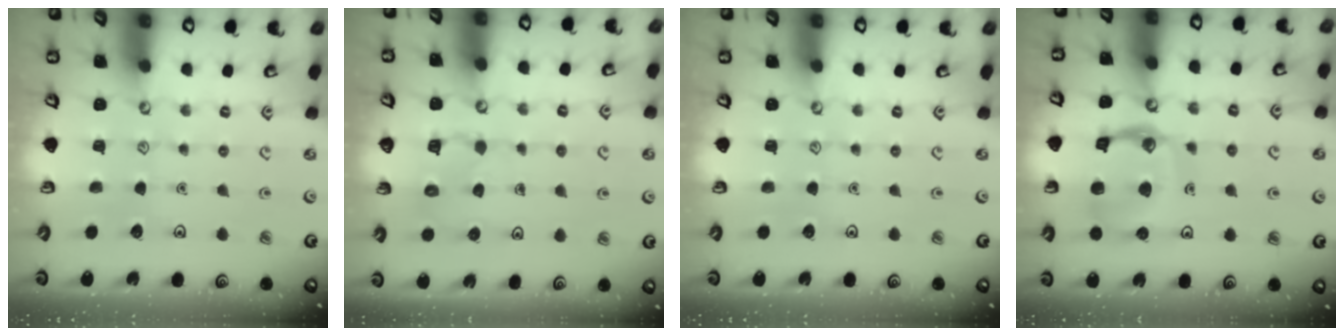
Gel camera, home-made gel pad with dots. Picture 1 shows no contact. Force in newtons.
{"total": 5.3, "press": 5.2, "slide": 0.4}
{"total": 0.0}
{"total": 14.3, "press": 14.2, "slide": 1.4}